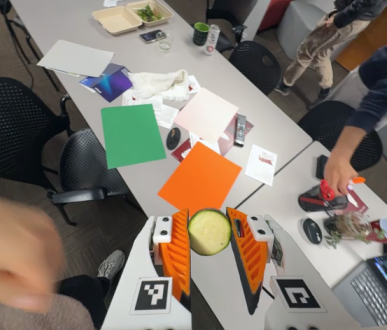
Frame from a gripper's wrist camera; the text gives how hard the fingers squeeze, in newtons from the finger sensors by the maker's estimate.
{"total": 12.7, "left": 13.3, "right": 12.2}